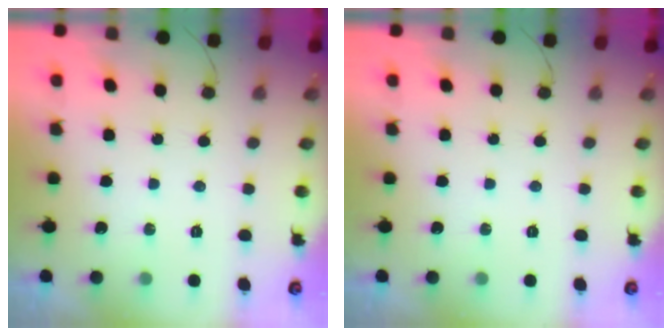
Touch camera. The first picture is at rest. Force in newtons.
{"total": 0.0}